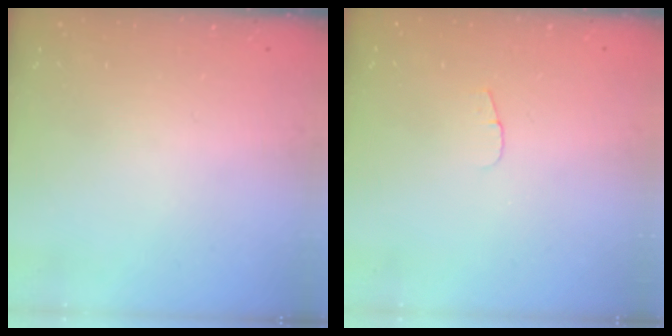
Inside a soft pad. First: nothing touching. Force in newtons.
{"total": 3.8, "press": 3.8, "slide": 0.4}